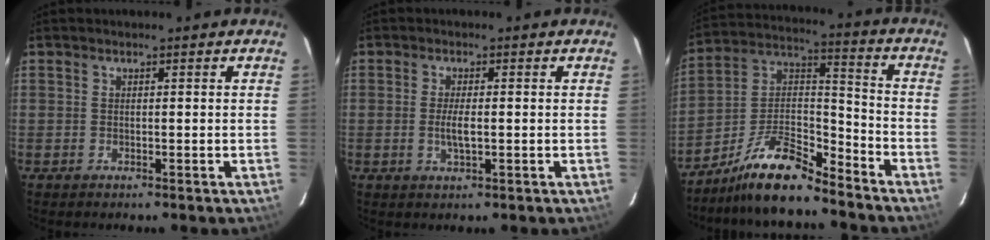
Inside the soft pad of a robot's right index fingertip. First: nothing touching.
{"total": 3.0, "force": [-0.4, 0.6, 2.9], "torque": [-0.055, -0.007, -0.007]}
{"total": 13.0, "force": [-10.8, 2.6, 6.8], "torque": [-0.148, 0.020, -0.206]}